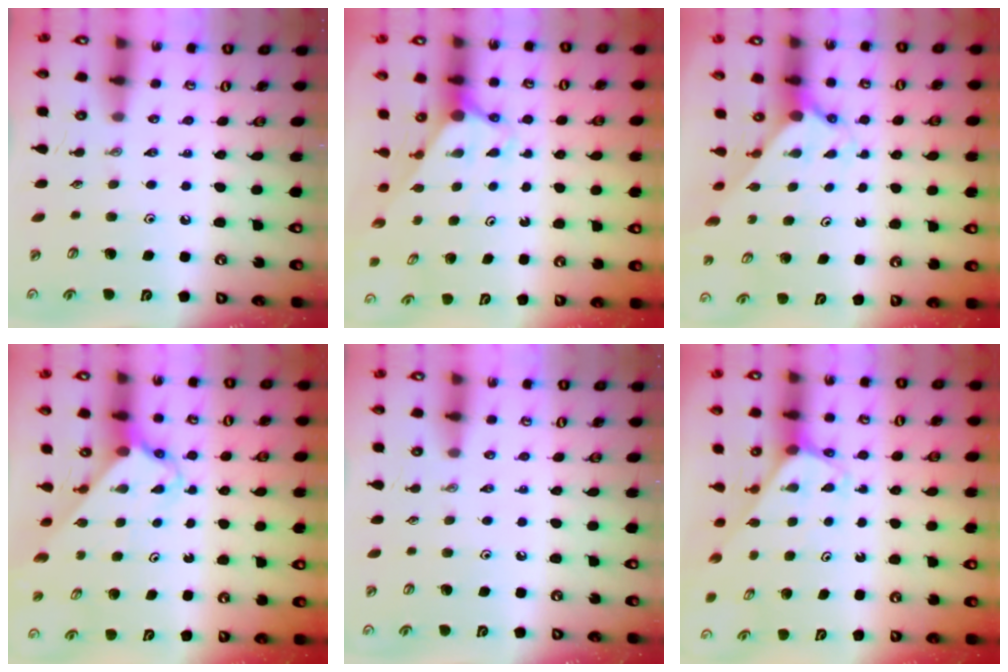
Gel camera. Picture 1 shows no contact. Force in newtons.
{"total": 2.7, "press": 2.7, "slide": 0.0}
{"total": 1.7, "press": 1.7, "slide": 0.1}
{"total": 2.9, "press": 2.9, "slide": 0.3}
{"total": 0.0}
{"total": 2.5, "press": 2.5, "slide": 0.2}